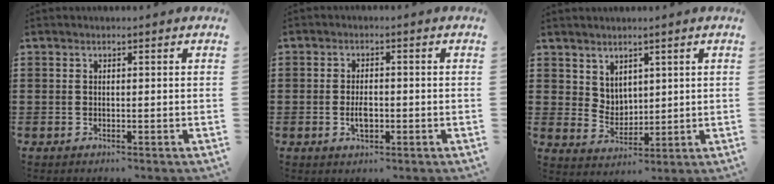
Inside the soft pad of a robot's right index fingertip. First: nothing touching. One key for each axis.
{"total": 3.0, "fx": -0.7, "fy": 1.4, "fz": 2.5, "tx": -0.047, "ty": 0.002, "tz": -0.011}
{"total": 4.2, "fx": 3.3, "fy": 2.5, "fz": 0.4, "tx": -0.022, "ty": -0.001, "tz": 0.063}